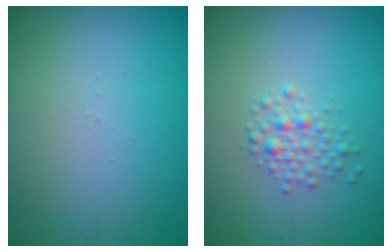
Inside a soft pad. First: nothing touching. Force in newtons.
{"total": 2.0, "press": 2.0, "slide": 0.1}